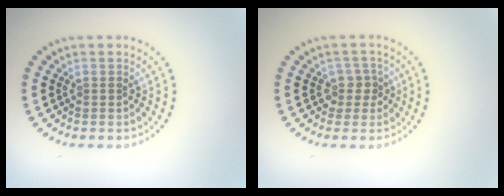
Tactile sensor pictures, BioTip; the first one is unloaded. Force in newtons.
{"total": 2.0, "press": 1.7, "slide": 1.1}